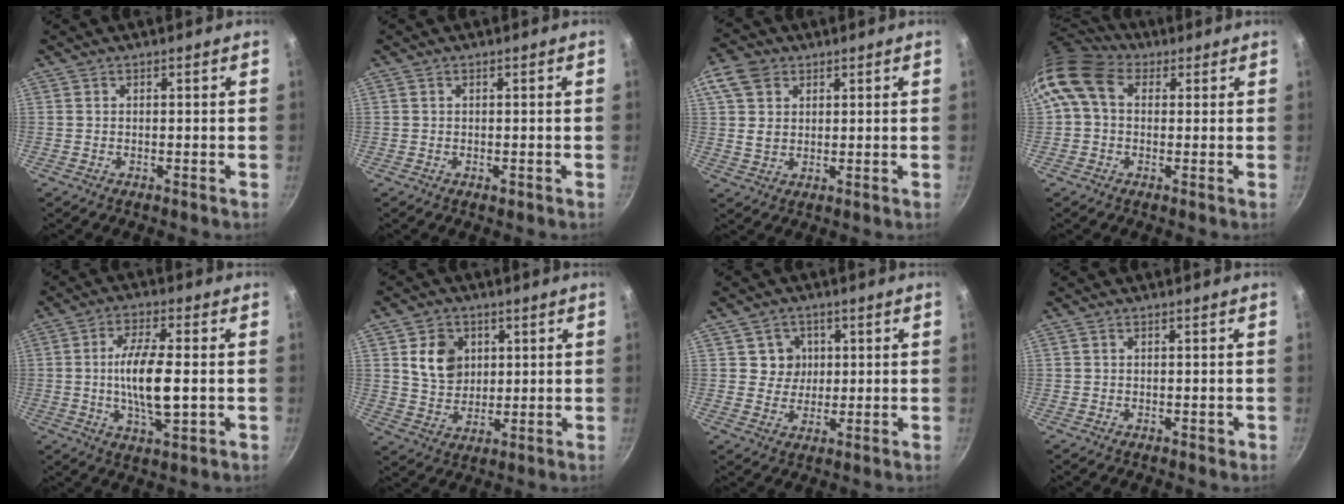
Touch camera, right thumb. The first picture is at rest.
{"total": 1.0, "force": [-0.1, 0.6, 0.8], "torque": [-0.009, 0.001, -0.001]}
{"total": 7.8, "force": [3.2, 5.8, 4.1], "torque": [-0.062, -0.007, 0.053]}
{"total": 10.7, "force": [2.6, 8.0, 6.7], "torque": [-0.121, 0.016, 0.027]}
{"total": 11.4, "force": [-0.5, 3.7, 10.8], "torque": [-0.201, 0.006, -0.010]}
{"total": 8.8, "force": [2.5, 7.2, 4.4], "torque": [-0.047, -0.013, 0.049]}
{"total": 6.7, "force": [1.8, 6.1, 1.9], "torque": [0.005, -0.009, 0.031]}
{"total": 1.2, "force": [-0.1, 0.7, 0.9], "torque": [-0.006, 0.002, -0.001]}